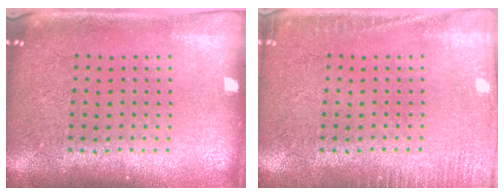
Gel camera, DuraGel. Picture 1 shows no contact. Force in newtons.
{"total": 2.0, "press": 2.0, "slide": 0.3}